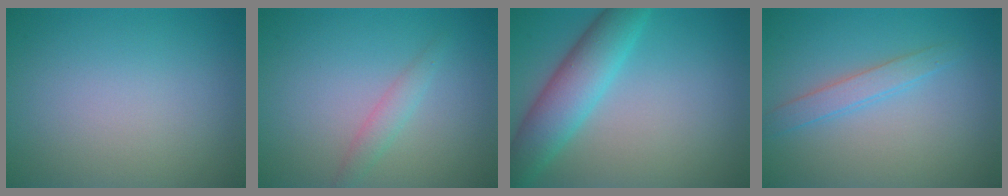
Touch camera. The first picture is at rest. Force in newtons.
{"total": 1.5, "press": 1.5, "slide": 0.1}
{"total": 5.7, "press": 5.7, "slide": 0.1}
{"total": 2.0, "press": 2.0, "slide": 0.0}